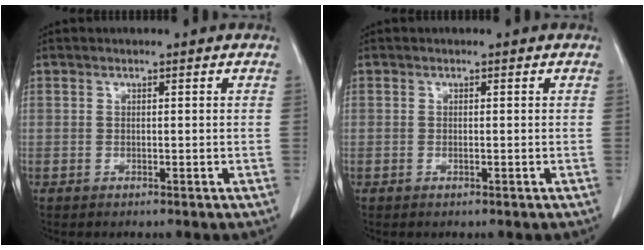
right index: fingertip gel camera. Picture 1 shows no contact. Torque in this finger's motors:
{"motor_torque": [-0.02, 0.03, -0.02, 0.01]}